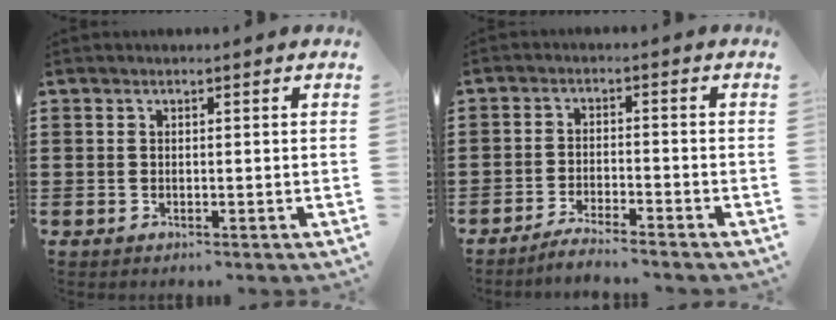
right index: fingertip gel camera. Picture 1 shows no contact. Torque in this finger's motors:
{"motor_torque": [-0.13, 0.15, -0.26, -0.10]}